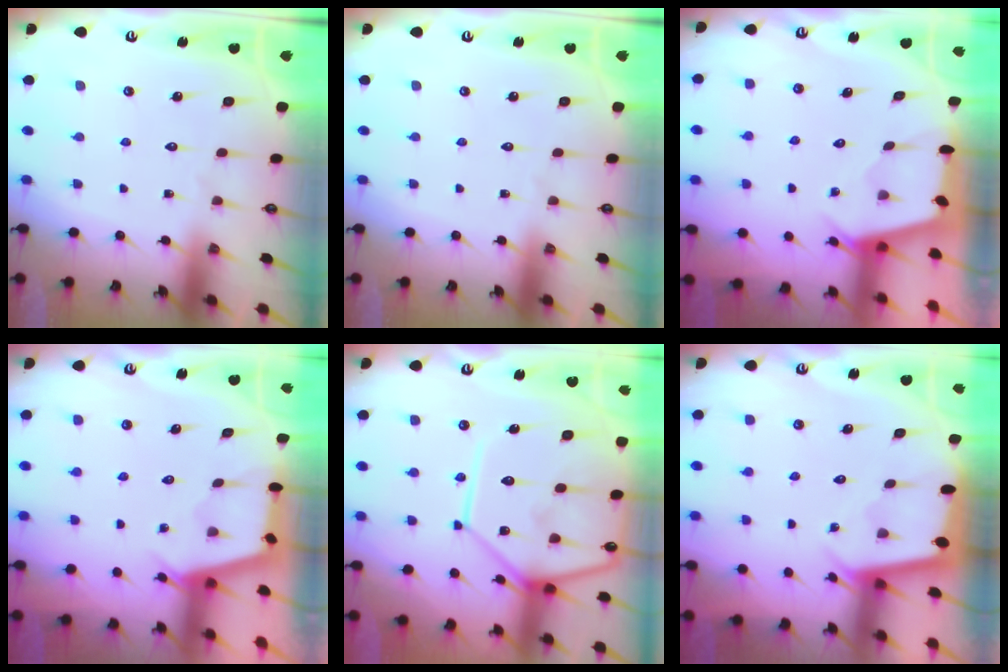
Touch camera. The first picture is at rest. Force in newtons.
{"total": 0.0}
{"total": 2.4, "press": 2.4, "slide": 0.4}
{"total": 2.9, "press": 2.9, "slide": 0.3}
{"total": 18.6, "press": 18.5, "slide": 2.5}
{"total": 2.3, "press": 2.3, "slide": 0.1}